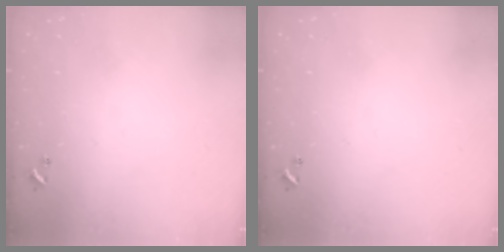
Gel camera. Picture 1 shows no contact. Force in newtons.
{"total": 0.0}